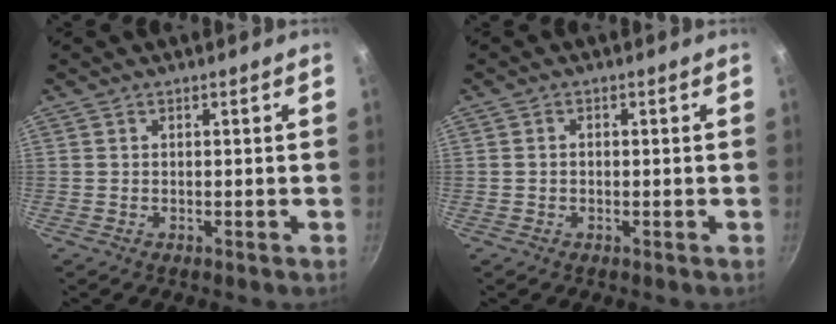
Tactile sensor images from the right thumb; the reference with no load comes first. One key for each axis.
{"total": 1.0, "fx": -0.2, "fy": 0.8, "fz": 0.6, "tx": -0.011, "ty": 0.005, "tz": -0.004}